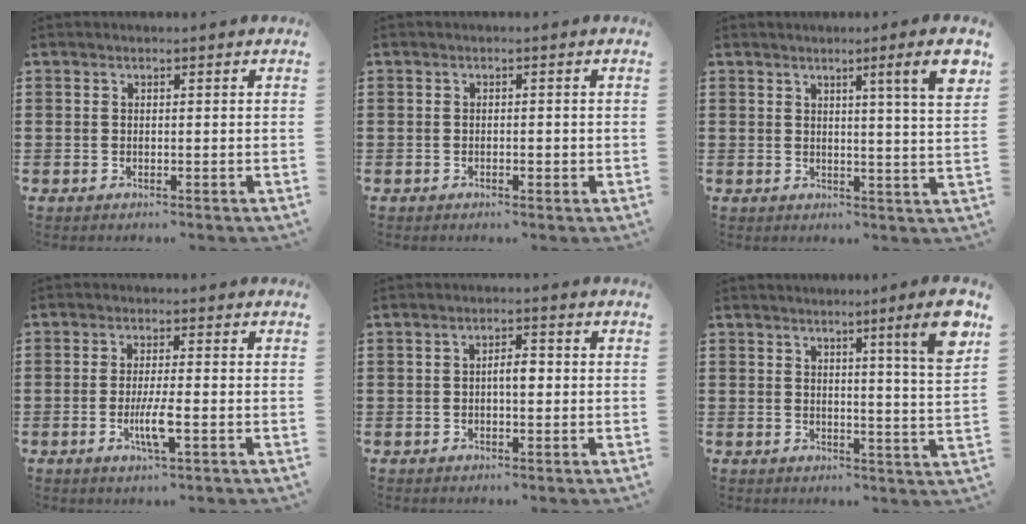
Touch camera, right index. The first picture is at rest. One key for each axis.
{"total": 0.8, "fx": -0.4, "fy": 0.4, "fz": 0.5, "tx": -0.012, "ty": -0.003, "tz": -0.007}
{"total": 6.5, "fx": 3.1, "fy": -0.8, "fz": 5.6, "tx": -0.089, "ty": -0.014, "tz": 0.045}
{"total": 4.8, "fx": -1.7, "fy": 0.6, "fz": 4.4, "tx": -0.088, "ty": -0.010, "tz": -0.033}
{"total": 2.7, "fx": -0.2, "fy": 0.6, "fz": 2.6, "tx": -0.047, "ty": 0.001, "tz": -0.006}
{"total": 7.2, "fx": 4.0, "fy": -1.1, "fz": 6.0, "tx": -0.091, "ty": -0.026, "tz": 0.057}